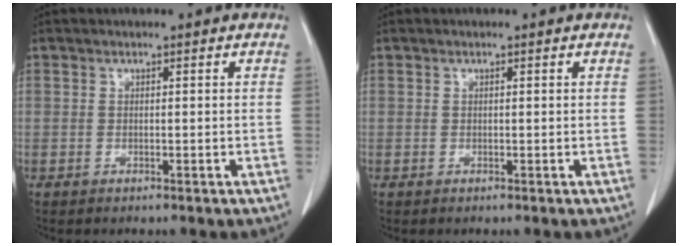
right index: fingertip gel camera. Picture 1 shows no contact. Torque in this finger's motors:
{"motor_torque": [0.01, -0.11, 0.01, 0.01]}